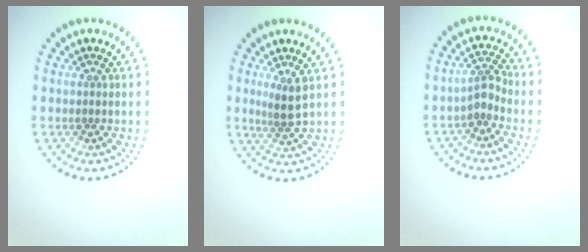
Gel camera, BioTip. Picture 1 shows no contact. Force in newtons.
{"total": 2.0, "press": 1.5, "slide": 1.3}
{"total": 2.0, "press": 1.6, "slide": 1.2}